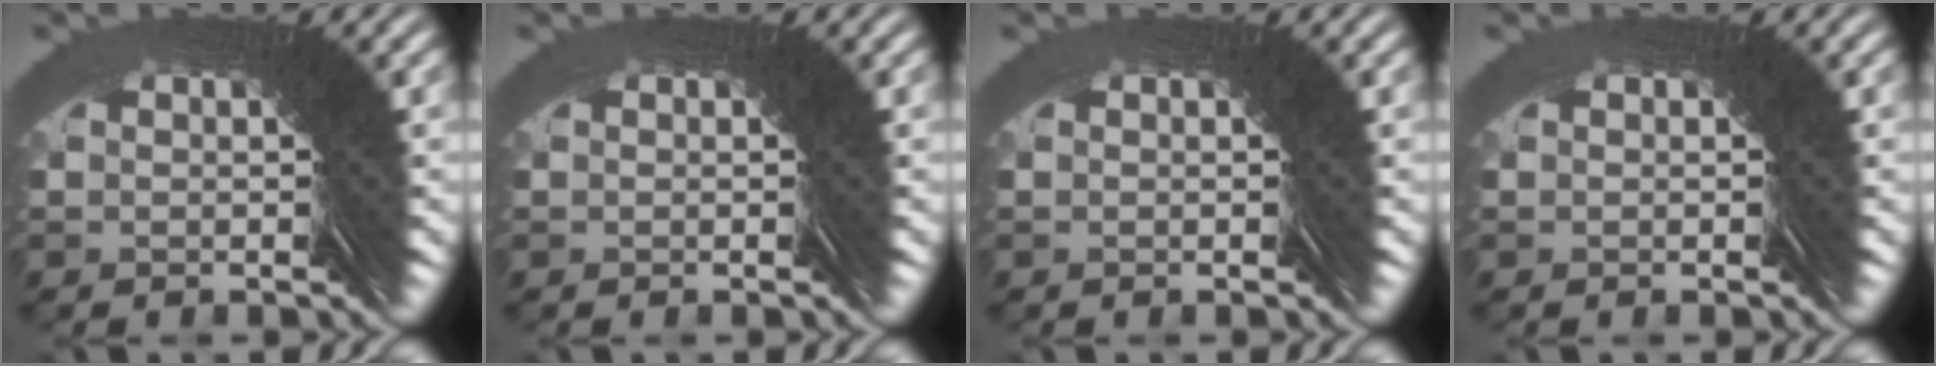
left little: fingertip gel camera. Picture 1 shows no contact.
{"total": 0.0}
{"total": 0.0}
{"total": 0.0}